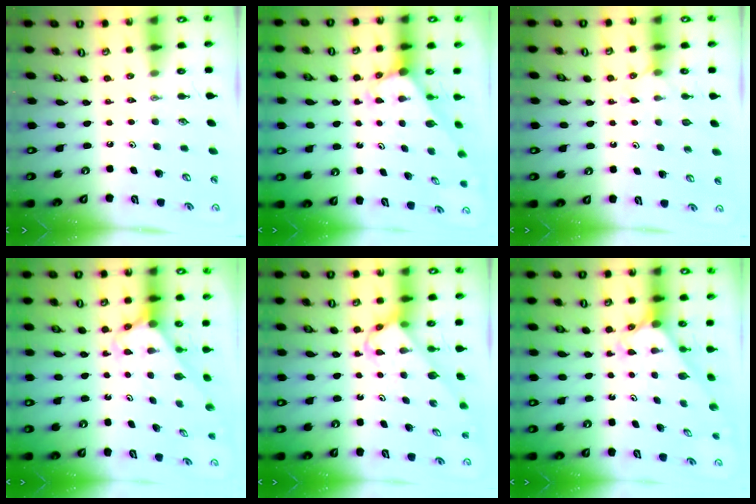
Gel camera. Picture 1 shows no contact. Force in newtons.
{"total": 2.9, "press": 2.9, "slide": 0.1}
{"total": 4.1, "press": 4.1, "slide": 0.6}
{"total": 2.9, "press": 2.9, "slide": 0.2}
{"total": 3.6, "press": 3.6, "slide": 0.1}
{"total": 2.2, "press": 2.2, "slide": 0.2}